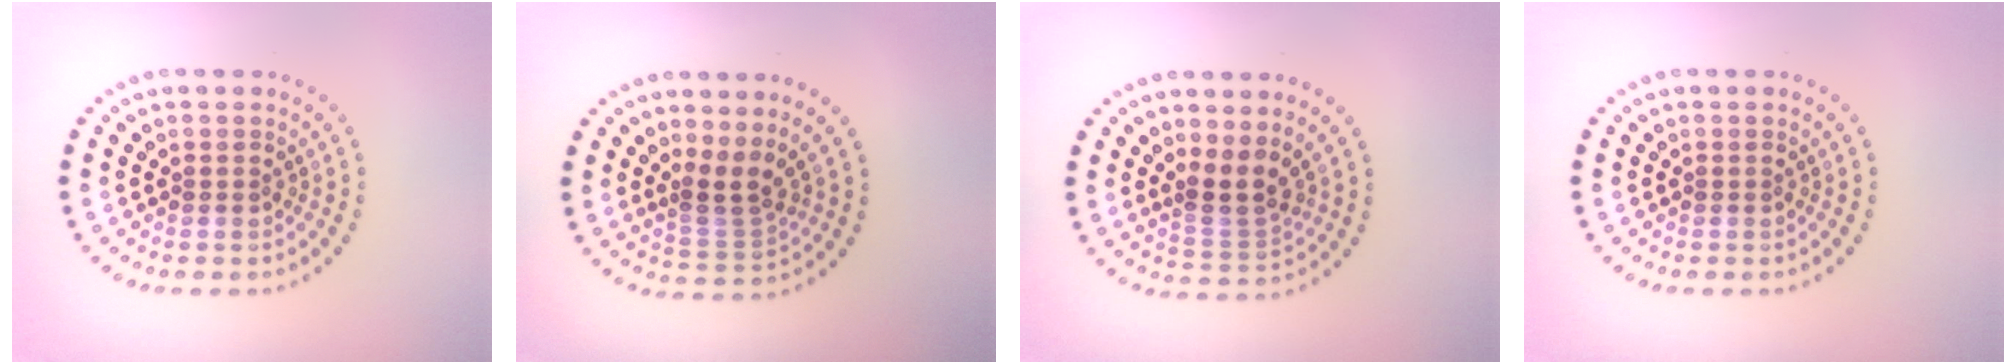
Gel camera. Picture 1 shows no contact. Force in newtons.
{"total": 2.7, "press": 1.8, "slide": 2.0}
{"total": 2.8, "press": 2.2, "slide": 1.8}
{"total": 0.0}